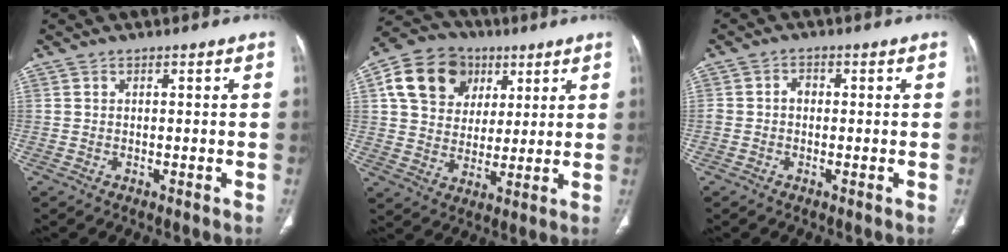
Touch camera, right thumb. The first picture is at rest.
{"total": 14.9, "force": [5.5, 12.1, 6.8], "torque": [-0.101, 0.003, 0.094]}
{"total": 2.0, "force": [-0.2, 1.5, 1.2], "torque": [-0.013, 0.009, -0.006]}